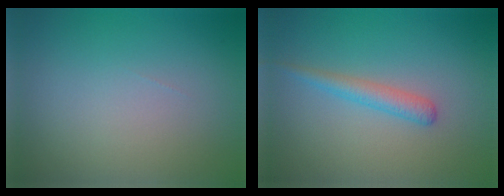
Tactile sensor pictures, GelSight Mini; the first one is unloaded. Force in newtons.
{"total": 1.9, "press": 1.9, "slide": 0.0}